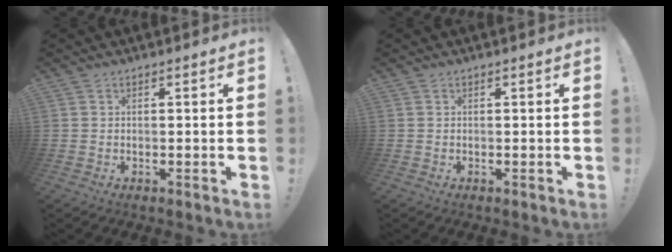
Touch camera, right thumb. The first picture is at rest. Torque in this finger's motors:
{"motor_torque": [-0.02, 0.02, 0.00, 0.00, 0.00]}